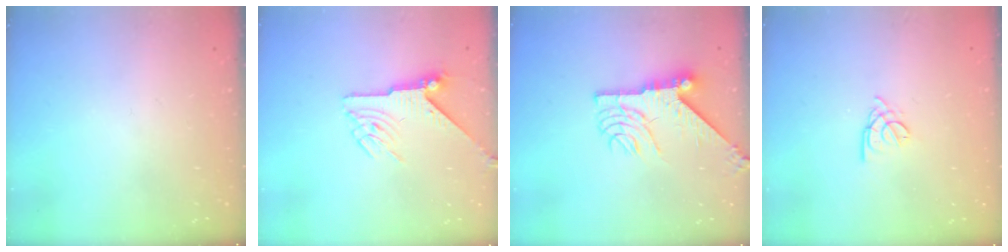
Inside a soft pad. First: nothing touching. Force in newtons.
{"total": 6.1, "press": 6.1, "slide": 0.5}
{"total": 10.9, "press": 10.8, "slide": 1.5}
{"total": 2.8, "press": 2.7, "slide": 0.5}